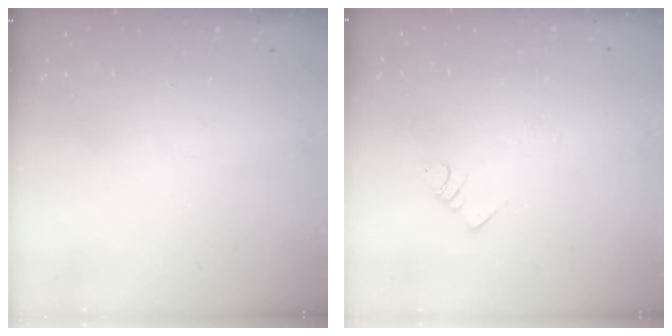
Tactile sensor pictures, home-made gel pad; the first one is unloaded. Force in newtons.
{"total": 2.5, "press": 2.5, "slide": 0.4}